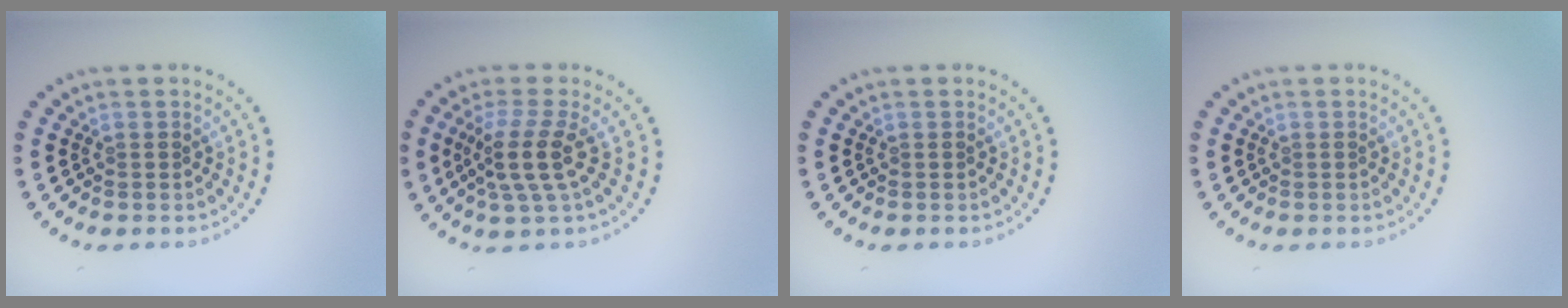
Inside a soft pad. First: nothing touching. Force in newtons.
{"total": 3.5, "press": 2.7, "slide": 2.3}
{"total": 0.0}
{"total": 0.0}